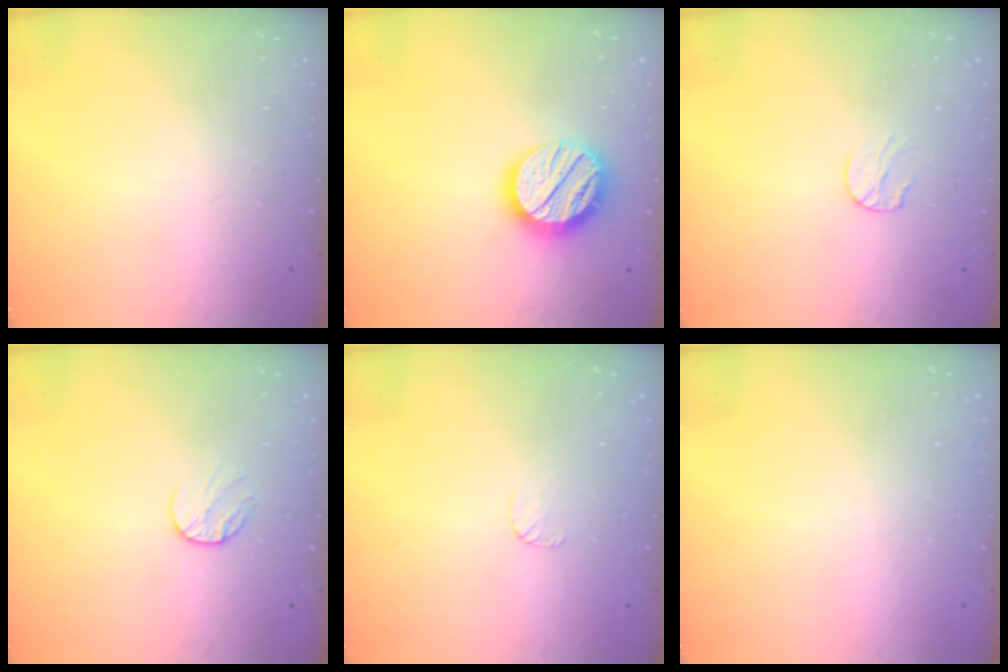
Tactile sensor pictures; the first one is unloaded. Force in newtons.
{"total": 16.9, "press": 16.9, "slide": 1.3}
{"total": 6.6, "press": 6.5, "slide": 0.7}
{"total": 6.1, "press": 6.1, "slide": 0.8}
{"total": 3.5, "press": 3.5, "slide": 0.4}
{"total": 0.5, "press": 0.5, "slide": 0.1}